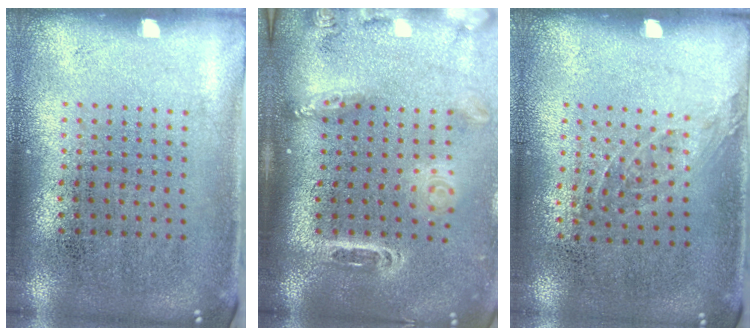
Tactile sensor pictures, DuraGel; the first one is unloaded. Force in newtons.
{"total": 2.6, "press": 1.8, "slide": 1.8}
{"total": 1.0, "press": 0.8, "slide": 0.7}